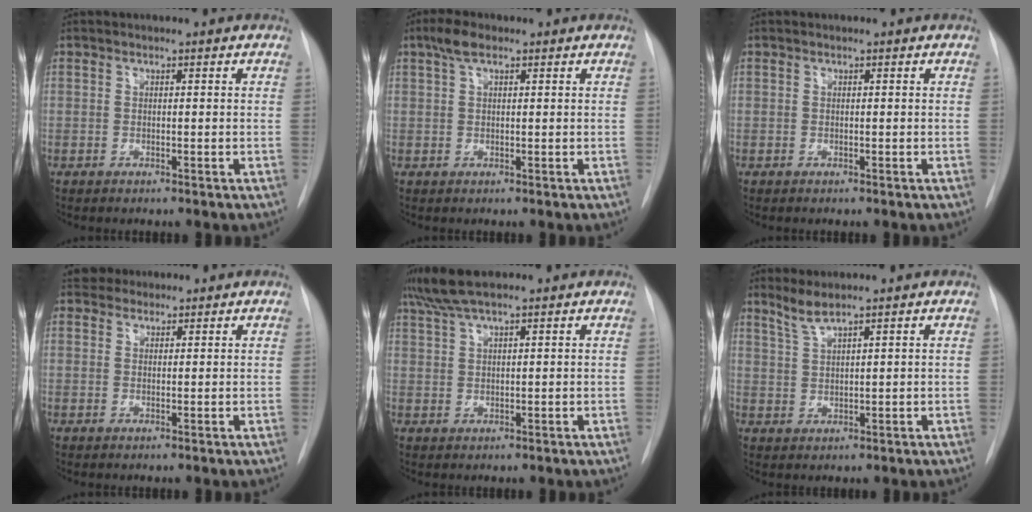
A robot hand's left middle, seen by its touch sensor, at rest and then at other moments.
{"total": 3.0, "force": [1.8, 1.0, 2.1], "torque": [-0.048, 0.015, 0.036]}
{"total": 0.0}
{"total": 2.3, "force": [2.1, 1.1, -0.3], "torque": [0.009, 0.011, 0.030]}
{"total": 5.7, "force": [4.5, 0.5, 3.4], "torque": [-0.074, 0.023, 0.088]}
{"total": 3.0, "force": [2.5, -0.3, 1.6], "torque": [-0.039, 0.002, 0.055]}